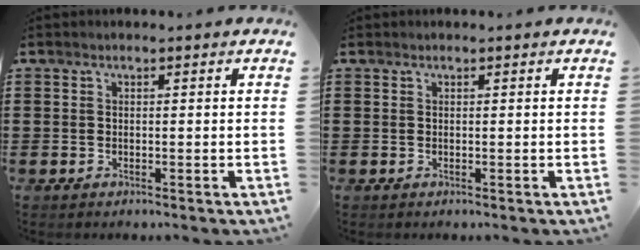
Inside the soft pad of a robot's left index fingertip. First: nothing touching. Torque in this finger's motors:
{"motor_torque": [-0.10, -0.14, -0.10, -0.02]}